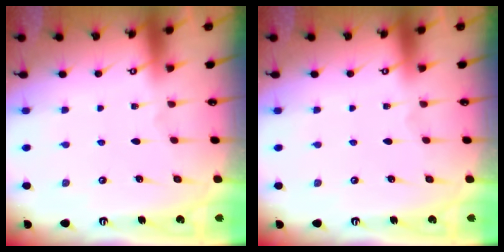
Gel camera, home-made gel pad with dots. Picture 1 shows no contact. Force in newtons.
{"total": 0.0}